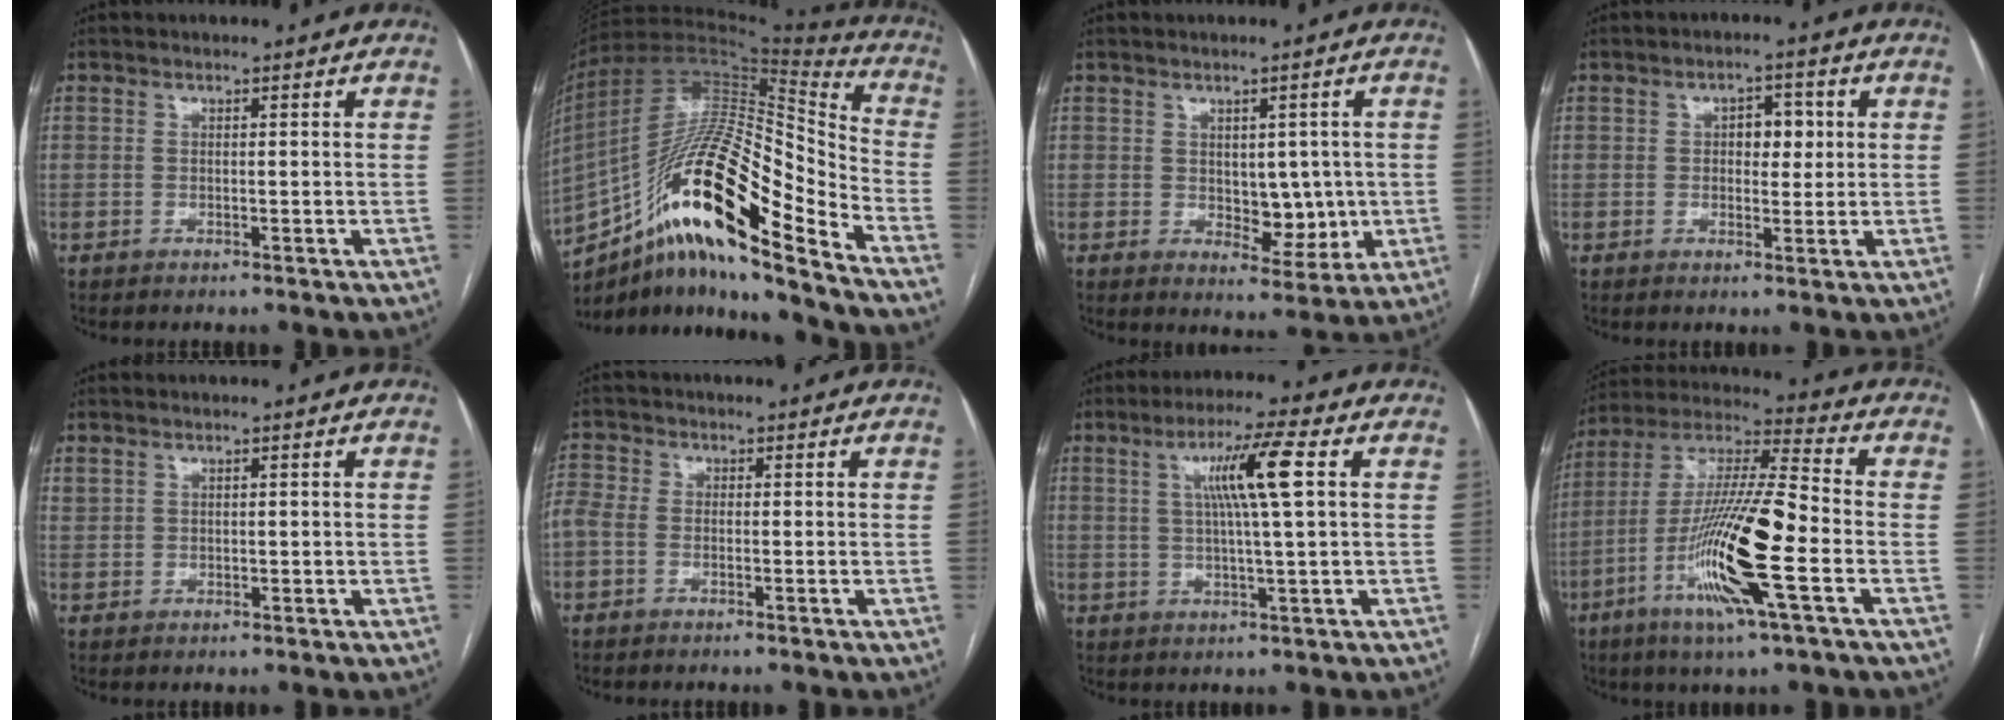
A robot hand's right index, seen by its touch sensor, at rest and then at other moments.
{"total": 24.8, "force": [-13.8, 4.0, 20.1], "torque": [-0.355, 0.005, -0.240]}
{"total": 6.1, "force": [0.0, 3.6, 4.9], "torque": [-0.058, 0.000, 0.015]}
{"total": 4.1, "force": [0.8, 2.3, 3.3], "torque": [-0.046, 0.011, 0.013]}
{"total": 1.5, "force": [1.1, 0.8, 0.6], "torque": [-0.013, 0.007, 0.029]}
{"total": 3.0, "force": [-0.8, 1.9, 2.1], "torque": [-0.063, 0.015, -0.018]}
{"total": 8.5, "force": [2.3, -0.5, 8.2], "torque": [-0.147, 0.005, 0.039]}
{"total": 18.0, "force": [-5.8, 0.8, 17.0], "torque": [-0.340, -0.013, -0.112]}